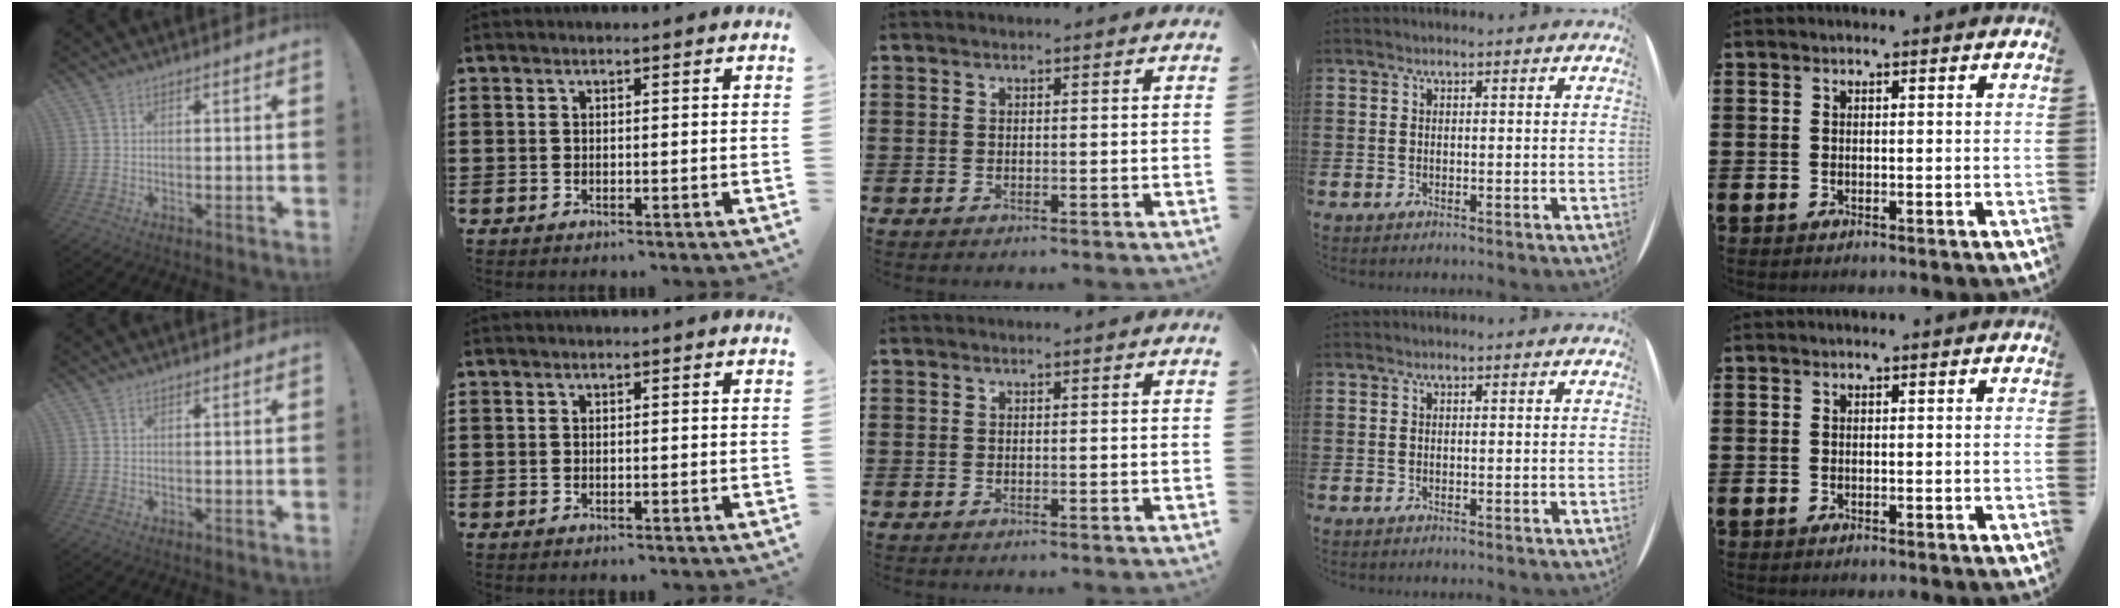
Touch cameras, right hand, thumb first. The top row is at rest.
{}